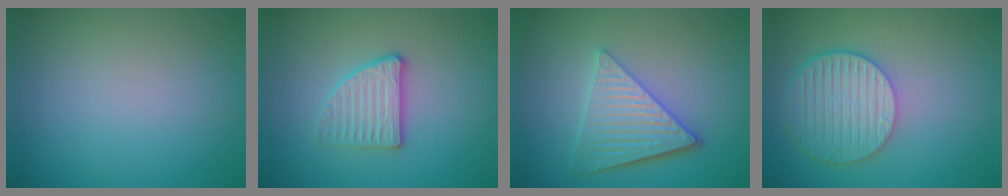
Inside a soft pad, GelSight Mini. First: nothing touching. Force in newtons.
{"total": 2.7, "press": 2.6, "slide": 0.8}
{"total": 5.5, "press": 4.3, "slide": 3.4}
{"total": 6.0, "press": 5.0, "slide": 3.4}